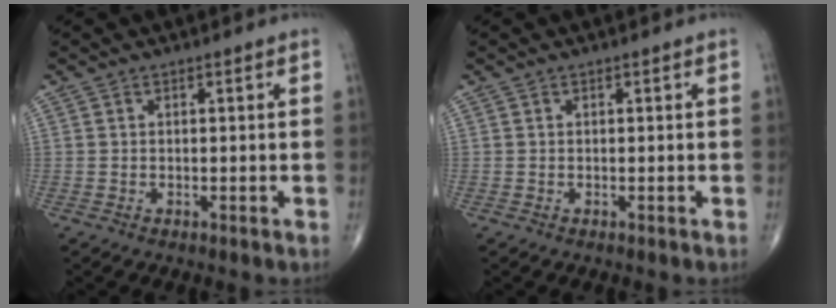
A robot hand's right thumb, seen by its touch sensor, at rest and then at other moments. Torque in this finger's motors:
{"motor_torque": [0.01, 0.00, 0.00, 0.00, 0.00]}